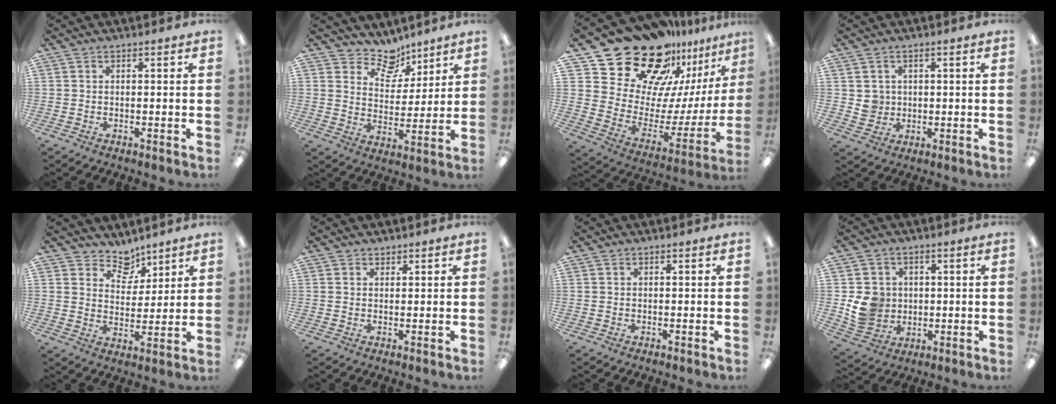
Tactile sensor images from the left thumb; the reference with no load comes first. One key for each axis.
{"total": 10.0, "fx": 8.1, "fy": 5.2, "fz": 2.5, "tx": -0.037, "ty": -0.059, "tz": 0.149}
{"total": 26.1, "fx": 21.0, "fy": 12.2, "fz": 9.6, "tx": -0.154, "ty": -0.152, "tz": 0.389}
{"total": 3.6, "fx": 0.9, "fy": 3.4, "fz": 0.2, "tx": 0.002, "ty": 0.001, "tz": 0.013}
{"total": 7.1, "fx": 6.0, "fy": 3.8, "fz": 0.7, "tx": -0.010, "ty": -0.043, "tz": 0.109}
{"total": 1.2, "fx": 1.0, "fy": 0.6, "fz": -0.1, "tx": 0.002, "ty": 0.001, "tz": 0.019}
{"total": 0.0}
{"total": 8.3, "fx": 0.5, "fy": 7.8, "fz": 2.8, "tx": -0.059, "ty": 0.009, "tz": 0.016}